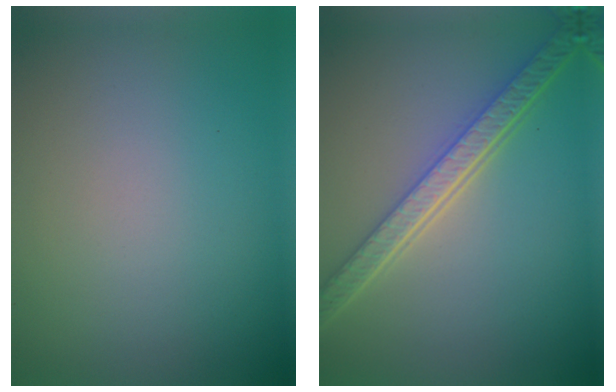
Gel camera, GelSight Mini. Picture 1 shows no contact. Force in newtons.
{"total": 5.9, "press": 4.3, "slide": 4.0}